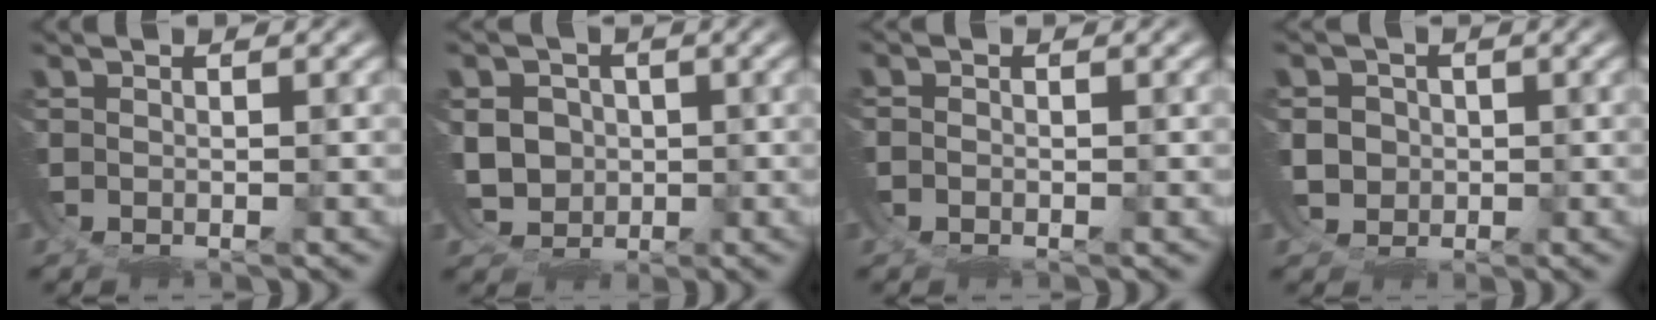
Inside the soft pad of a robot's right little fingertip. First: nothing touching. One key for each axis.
{"total": 6.0, "fx": -0.6, "fy": 5.6, "fz": 1.9, "tx": -0.053, "ty": -0.027, "tz": -0.001}
{"total": 0.6, "fx": -0.4, "fy": 0.5, "fz": -0.1, "tx": -0.006, "ty": -0.004, "tz": -0.007}
{"total": 2.8, "fx": -0.3, "fy": 2.7, "fz": 0.6, "tx": -0.019, "ty": -0.014, "tz": 0.003}